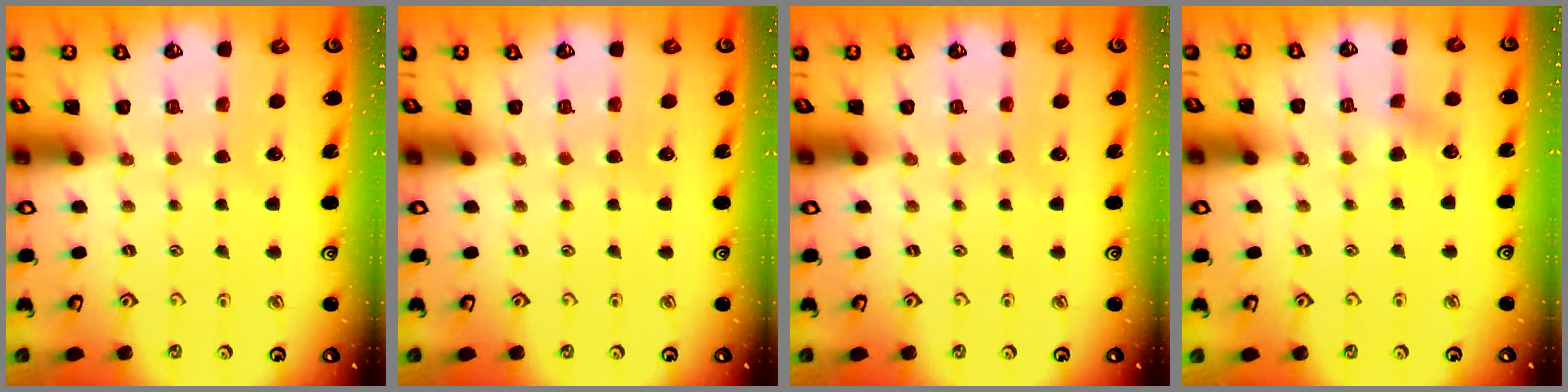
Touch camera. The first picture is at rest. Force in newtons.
{"total": 0.0}
{"total": 0.0}
{"total": 2.2, "press": 2.2, "slide": 0.3}